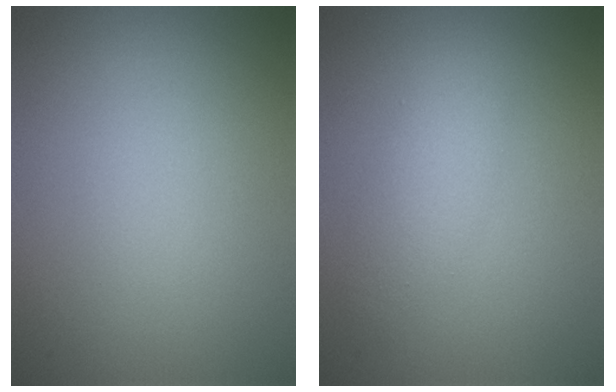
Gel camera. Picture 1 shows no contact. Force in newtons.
{"total": 2.5, "press": 2.5, "slide": 0.1}